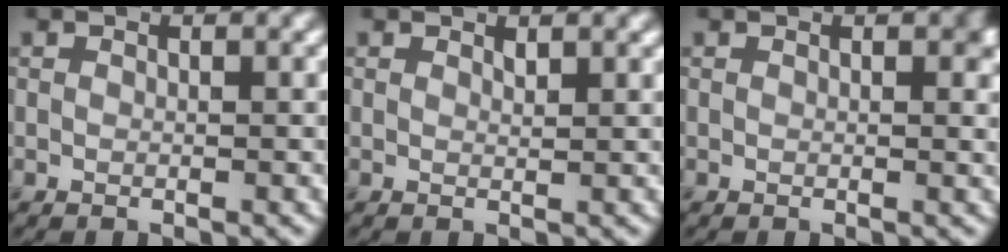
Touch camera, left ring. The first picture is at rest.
{"total": 0.6, "force": [0.5, 0.1, 0.3], "torque": [-0.004, -0.004, 0.010]}
{"total": 1.2, "force": [0.5, 0.4, 1.1], "torque": [-0.009, -0.002, 0.008]}